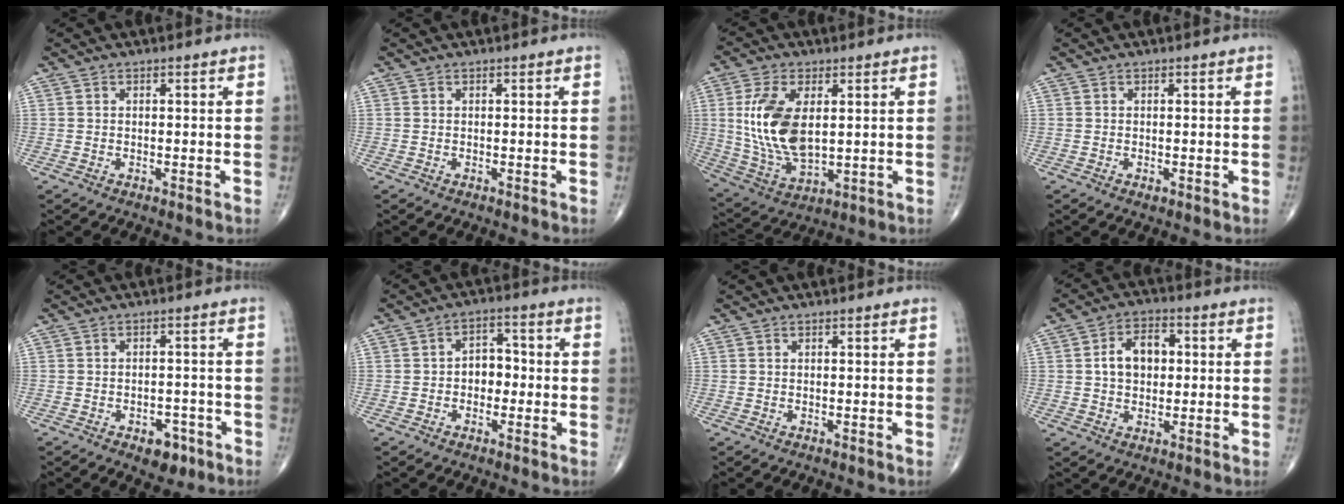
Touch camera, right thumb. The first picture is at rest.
{"total": 0.0}
{"total": 14.6, "force": [2.4, 7.7, 12.1], "torque": [-0.244, -0.015, 0.058]}
{"total": 0.5, "force": [-0.2, 0.2, 0.4], "torque": [-0.004, -0.002, -0.004]}
{"total": 5.2, "force": [-2.9, 3.1, 3.0], "torque": [-0.018, 0.018, -0.036]}
{"total": 5.3, "force": [-0.6, 3.8, 3.6], "torque": [-0.031, 0.021, -0.018]}
{"total": 0.0}
{"total": 8.0, "force": [0.9, 5.5, 5.8], "torque": [-0.074, 0.016, 0.009]}